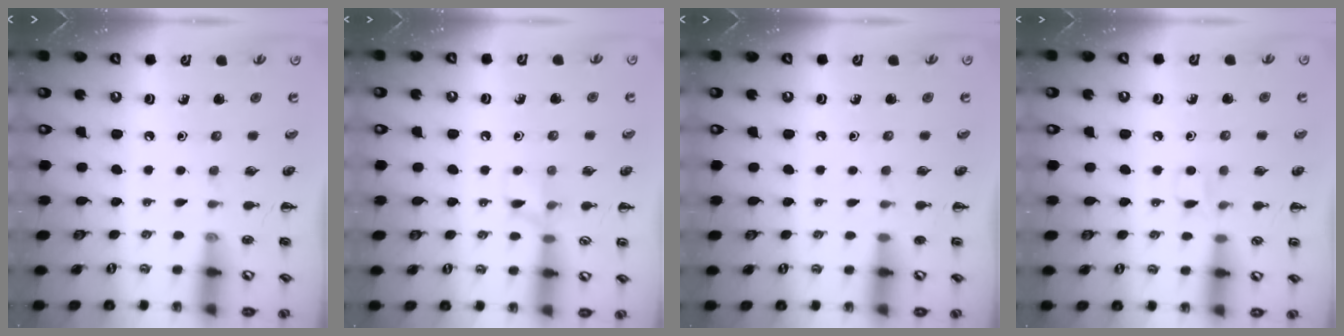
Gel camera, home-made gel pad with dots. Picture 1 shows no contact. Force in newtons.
{"total": 6.4, "press": 6.1, "slide": 2.1}
{"total": 0.5, "press": 0.5, "slide": 0.1}
{"total": 4.1, "press": 4.0, "slide": 1.0}